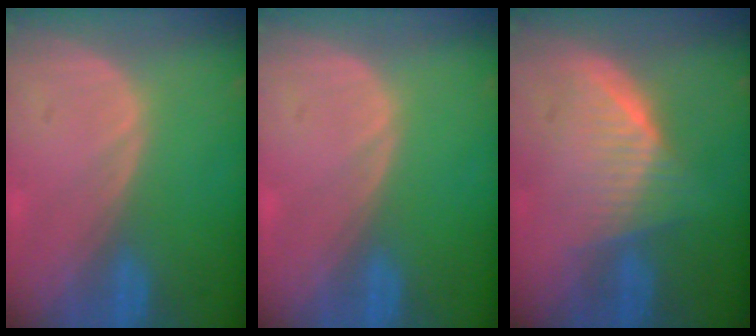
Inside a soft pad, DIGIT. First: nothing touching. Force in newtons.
{"total": 0.0}
{"total": 6.1, "press": 6.1, "slide": 0.9}